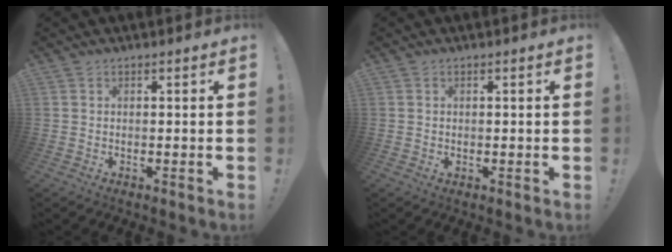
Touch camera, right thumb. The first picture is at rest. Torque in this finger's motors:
{"motor_torque": [0.30, 0.38, -0.17, 0.30, 0.05]}